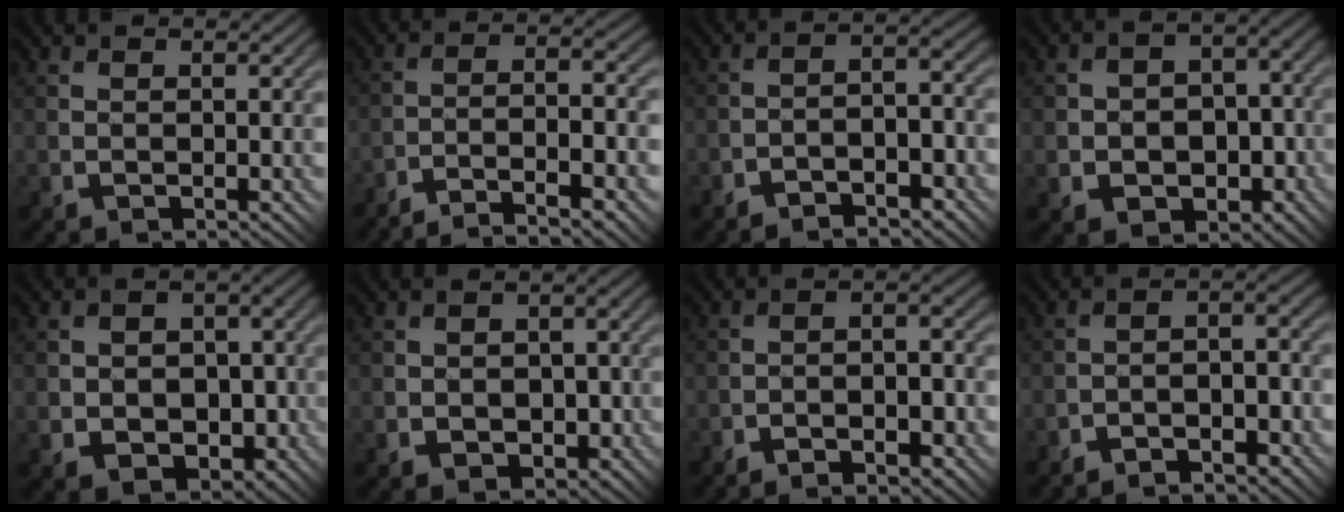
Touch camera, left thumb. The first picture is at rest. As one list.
[{"total": 9.9, "force": [-7.2, 1.0, 6.8], "torque": [-0.115, 0.011, -0.115]}, {"total": 4.9, "force": [-3.4, 1.5, 3.1], "torque": [-0.043, 0.009, -0.063]}, {"total": 7.1, "force": [-2.3, 5.4, 4.0], "torque": [-0.080, -0.016, -0.044]}, {"total": 6.8, "force": [-1.7, 5.2, 4.0], "torque": [-0.068, -0.015, -0.032]}, {"total": 4.1, "force": [-1.0, 3.1, 2.4], "torque": [-0.038, -0.010, -0.011]}, {"total": 6.9, "force": [-4.1, 2.4, 5.0], "torque": [-0.076, 0.003, -0.063]}, {"total": 4.9, "force": [-3.5, 1.7, 3.1], "torque": [-0.041, 0.007, -0.064]}]